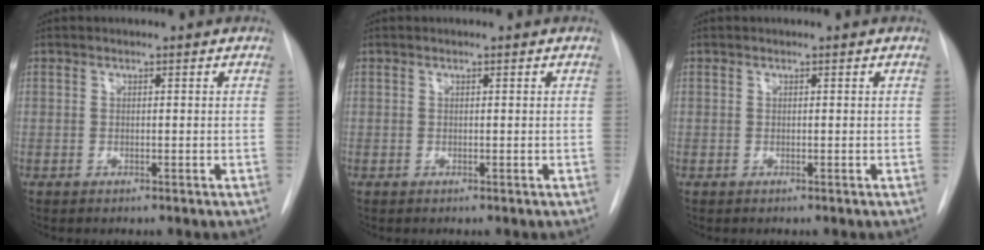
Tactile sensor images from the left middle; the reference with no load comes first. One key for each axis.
{"total": 0.0}
{"total": 0.0}